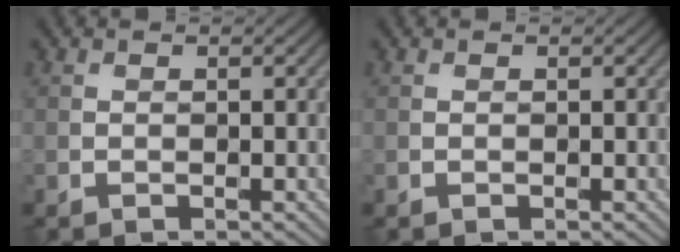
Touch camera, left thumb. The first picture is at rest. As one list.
[{"total": 0.0}]